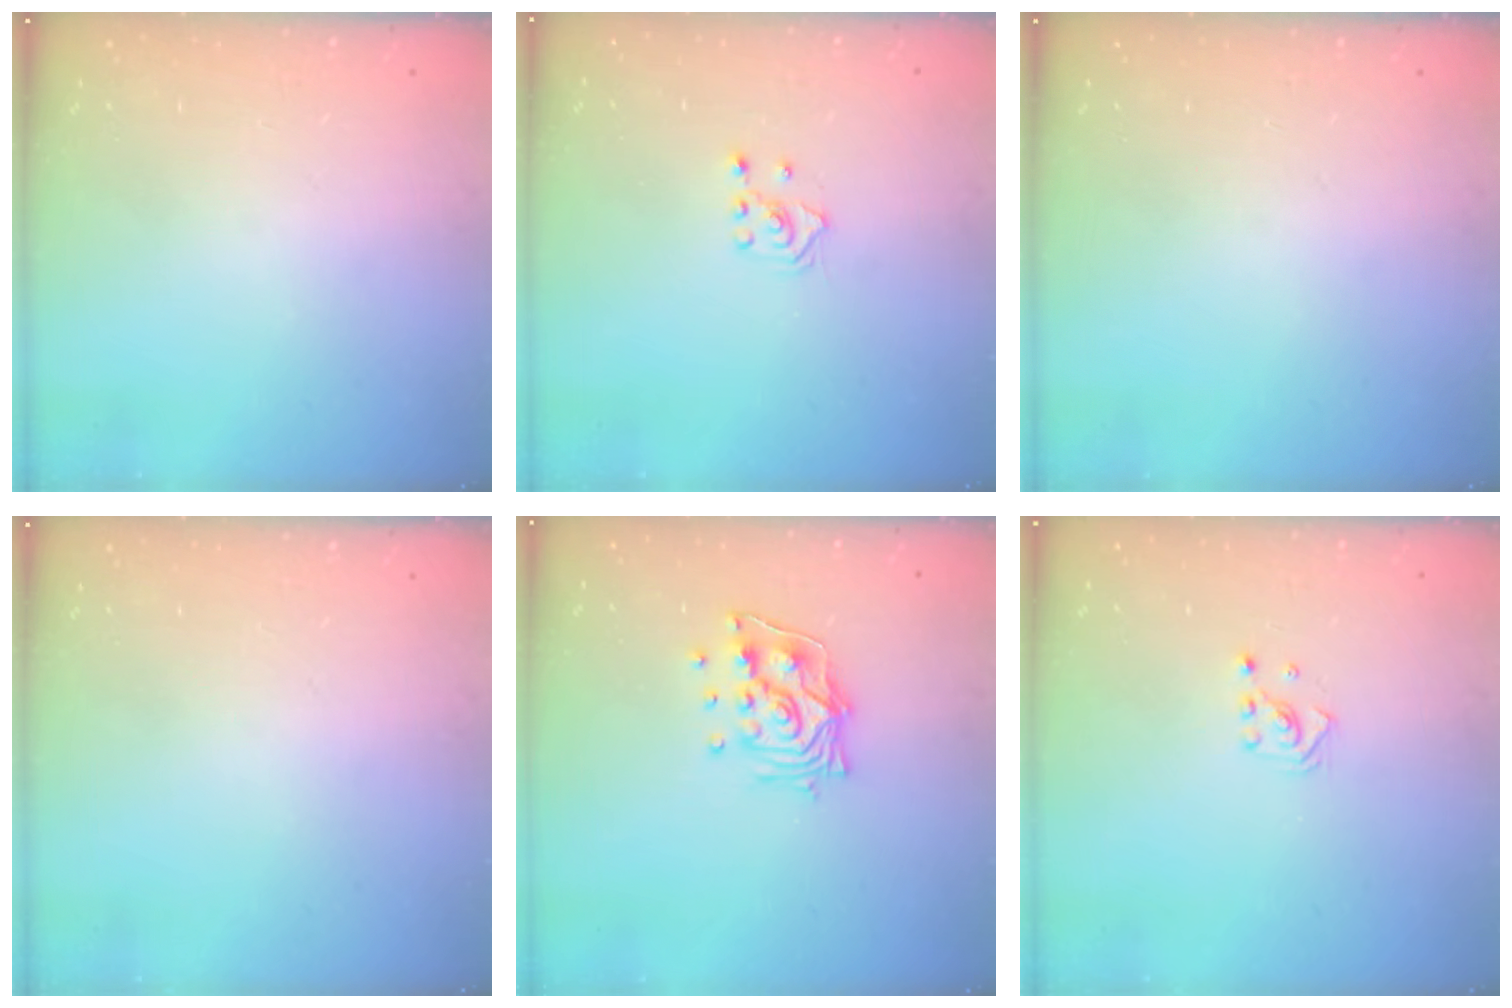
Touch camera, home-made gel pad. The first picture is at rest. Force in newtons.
{"total": 2.7, "press": 2.6, "slide": 0.8}
{"total": 0.0}
{"total": 0.0}
{"total": 11.3, "press": 11.2, "slide": 1.8}
{"total": 2.2, "press": 2.2, "slide": 0.2}